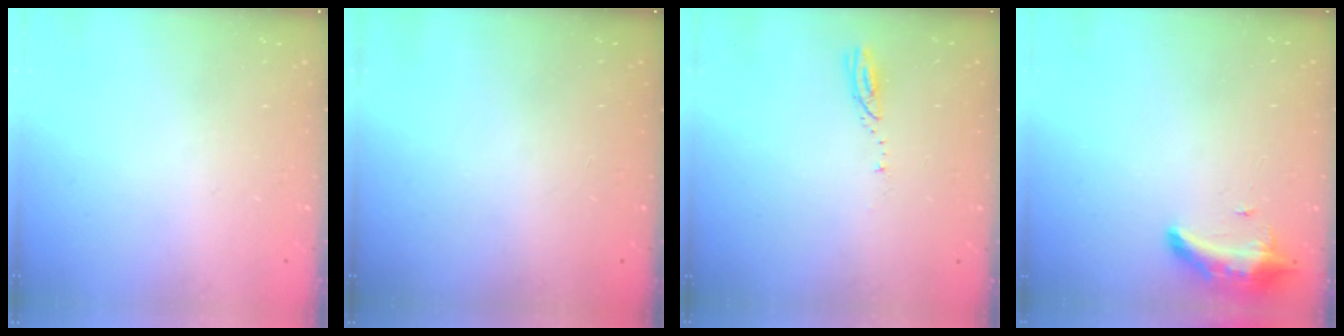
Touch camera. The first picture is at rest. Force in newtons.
{"total": 0.0}
{"total": 3.0, "press": 3.0, "slide": 0.2}
{"total": 8.2, "press": 8.1, "slide": 1.6}